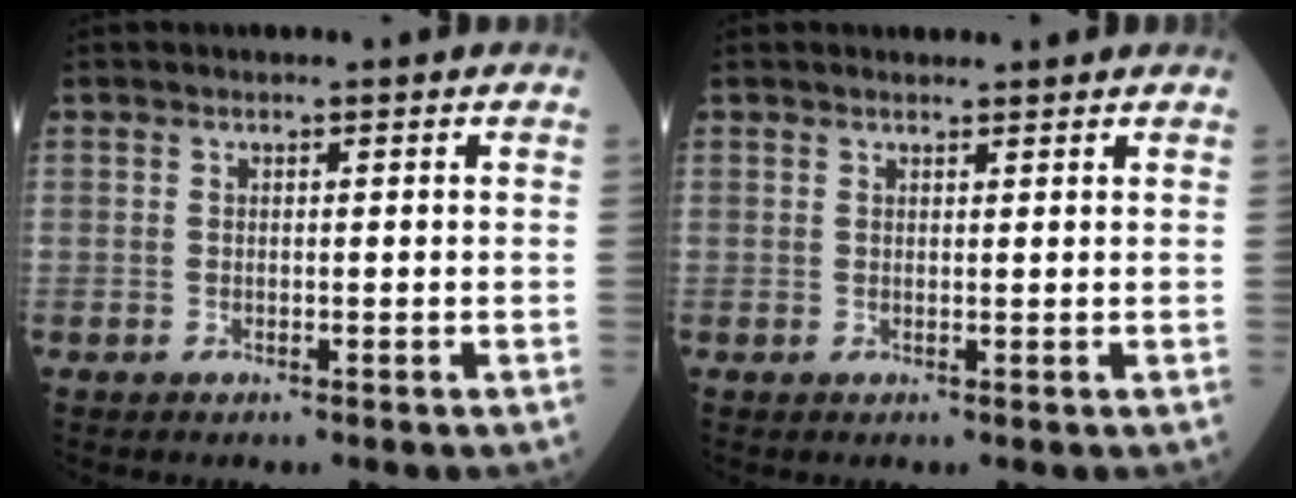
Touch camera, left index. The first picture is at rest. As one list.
[{"total": 1.6, "force": [1.6, 0.3, 0.2], "torque": [-0.013, 0.010, 0.024]}]